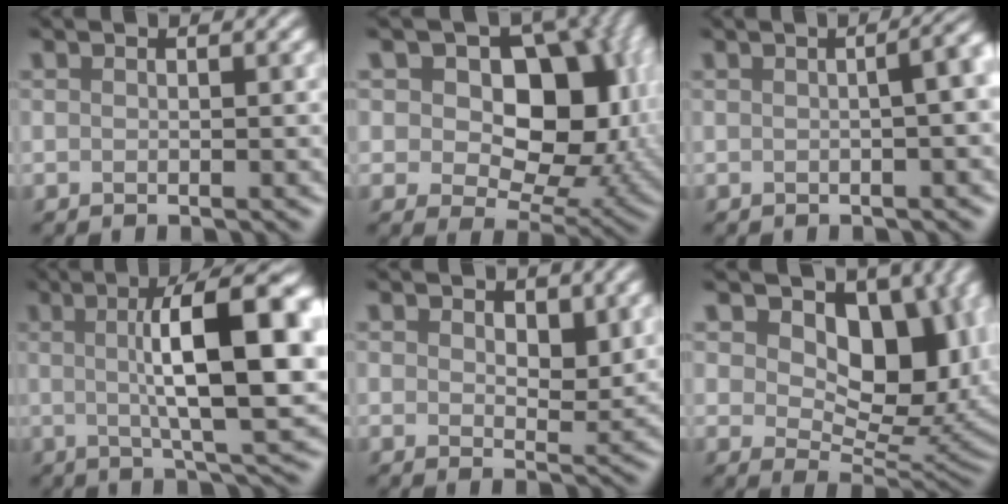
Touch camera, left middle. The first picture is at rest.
{"total": 9.5, "force": [2.0, 6.4, 6.7], "torque": [-0.101, 0.002, 0.050]}
{"total": 5.0, "force": [0.3, 2.2, 4.4], "torque": [-0.025, 0.035, -0.008]}
{"total": 11.8, "force": [1.2, 2.0, 11.5], "torque": [-0.167, 0.017, 0.038]}
{"total": 0.6, "force": [0.6, 0.0, 0.1], "torque": [-0.026, -0.003, 0.033]}
{"total": 8.6, "force": [2.6, 5.5, 6.1], "torque": [-0.112, -0.015, 0.061]}